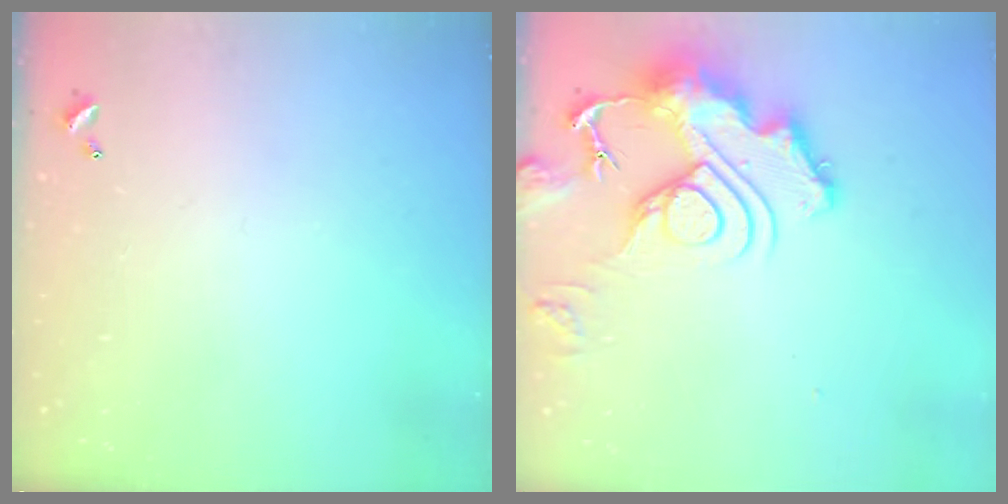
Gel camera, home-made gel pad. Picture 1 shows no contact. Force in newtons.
{"total": 16.4, "press": 16.3, "slide": 1.5}